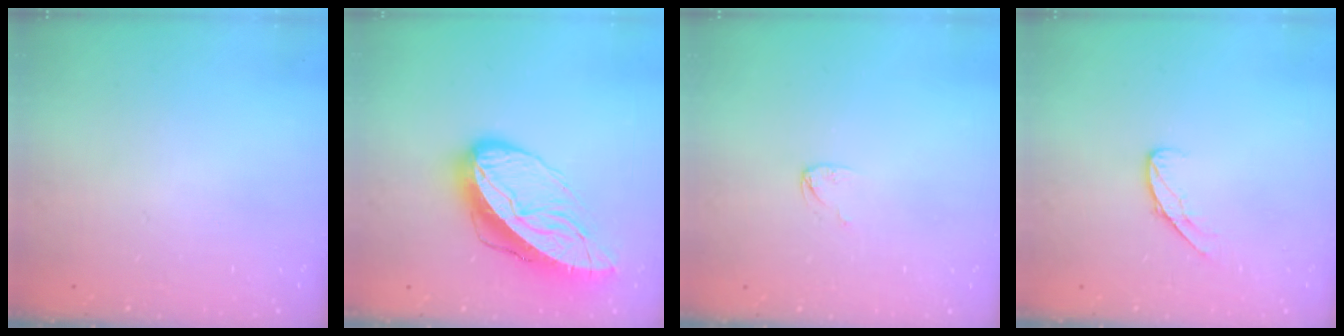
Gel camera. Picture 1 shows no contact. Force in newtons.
{"total": 15.2, "press": 15.1, "slide": 1.7}
{"total": 3.9, "press": 3.9, "slide": 0.4}
{"total": 5.1, "press": 5.1, "slide": 0.4}